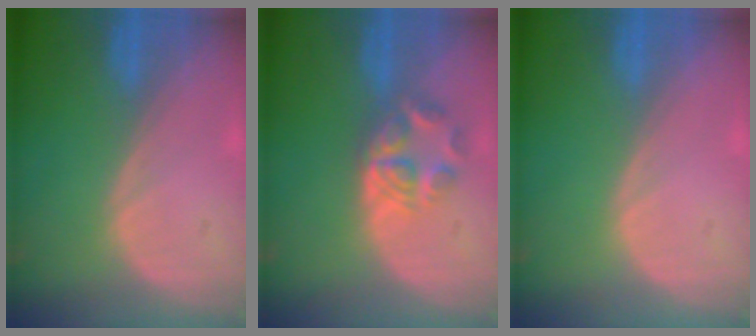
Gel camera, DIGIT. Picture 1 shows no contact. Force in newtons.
{"total": 5.9, "press": 5.0, "slide": 3.2}
{"total": 0.0}